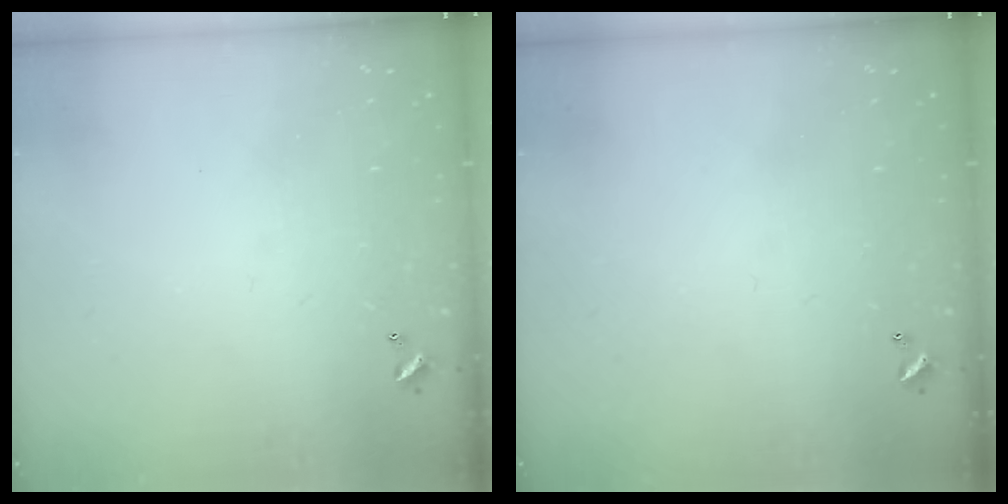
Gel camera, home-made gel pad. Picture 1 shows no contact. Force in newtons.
{"total": 0.0}